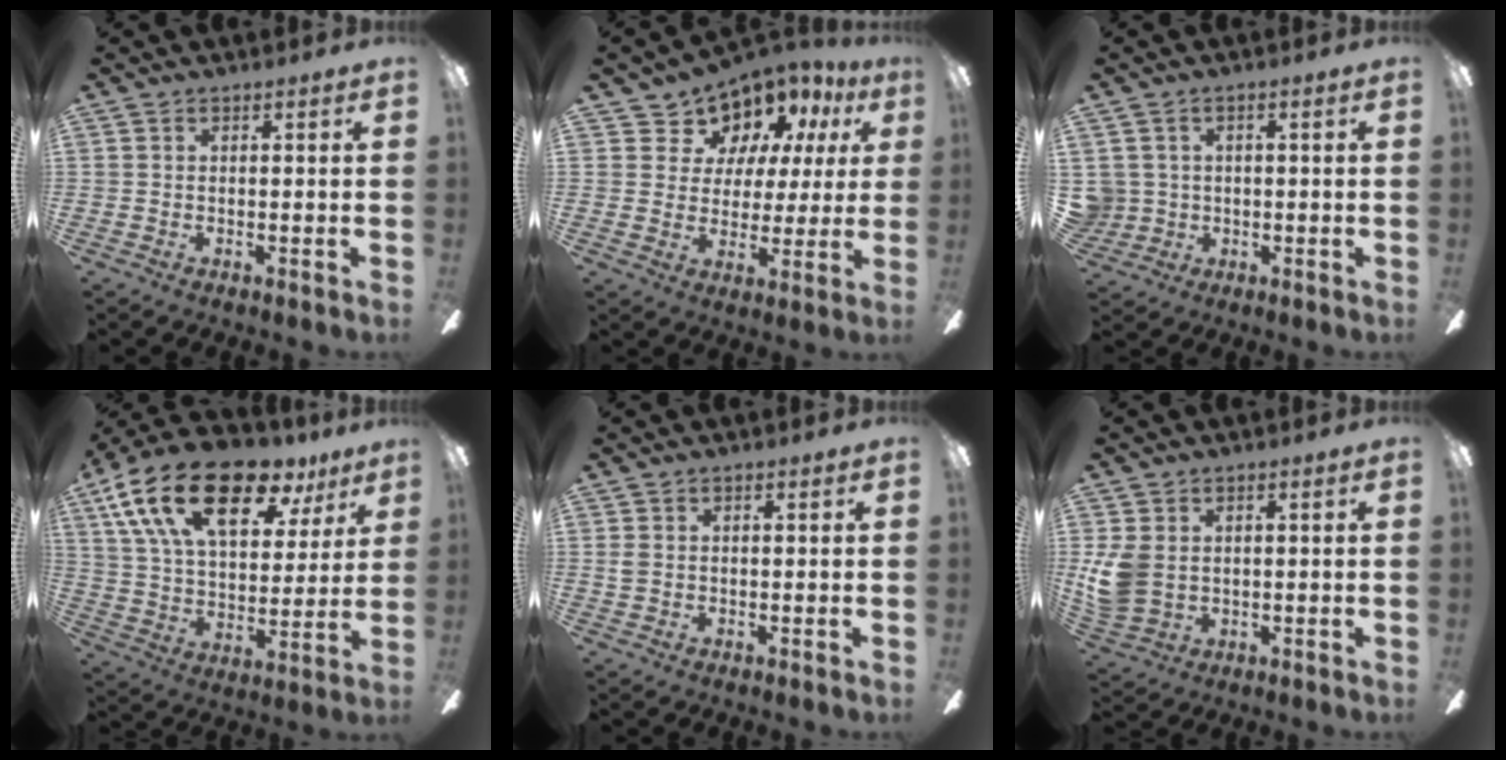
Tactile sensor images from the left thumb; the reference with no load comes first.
{"total": 9.9, "force": [7.8, 6.0, 0.9], "torque": [-0.042, -0.065, 0.151]}
{"total": 4.2, "force": [0.6, 4.1, 0.3], "torque": [-0.018, 0.007, 0.011]}
{"total": 24.0, "force": [13.8, 11.8, 15.7], "torque": [-0.263, -0.065, 0.237]}
{"total": 1.3, "force": [0.1, 1.1, 0.8], "torque": [-0.016, 0.005, 0.001]}
{"total": 8.4, "force": [0.8, 6.6, 5.1], "torque": [-0.119, 0.009, 0.018]}